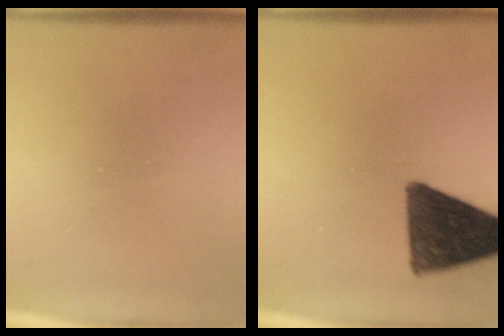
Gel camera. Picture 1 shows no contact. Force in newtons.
{"total": 13.1}